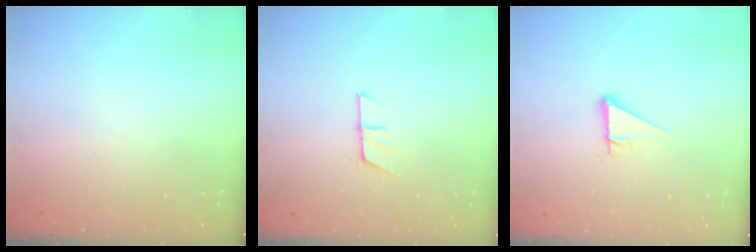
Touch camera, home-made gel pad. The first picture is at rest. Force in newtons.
{"total": 7.8, "press": 7.8, "slide": 0.4}
{"total": 3.8, "press": 3.8, "slide": 0.3}